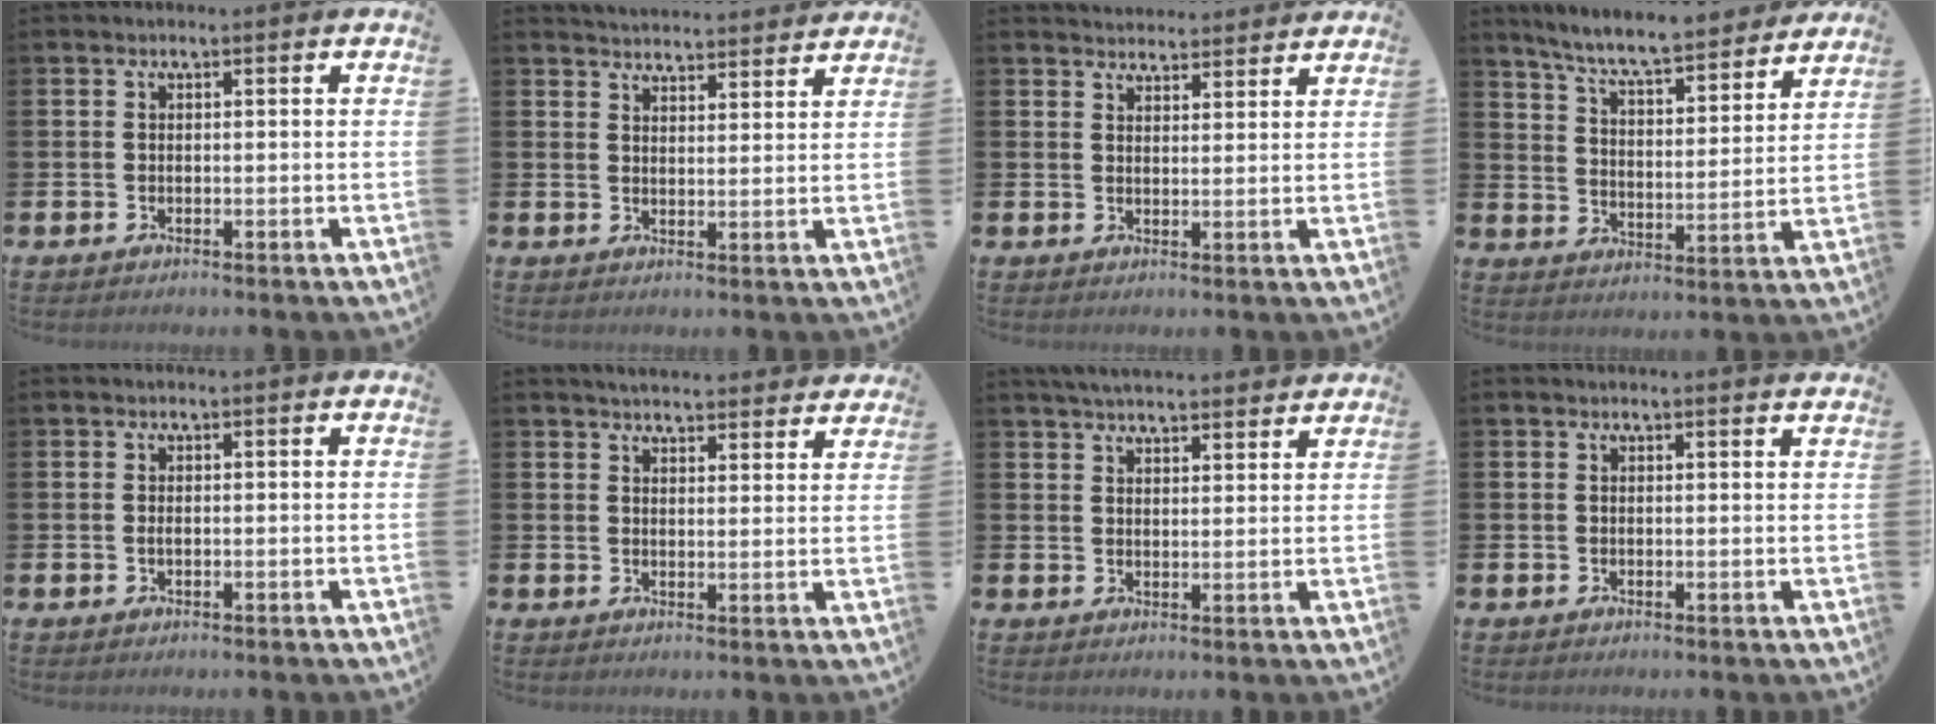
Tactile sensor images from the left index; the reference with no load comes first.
{"total": 4.2, "force": [4.2, 0.2, -0.2], "torque": [-0.002, -0.029, 0.076]}
{"total": 3.5, "force": [3.4, 0.8, -0.2], "torque": [0.008, -0.022, 0.061]}
{"total": 7.9, "force": [7.4, 0.7, 2.6], "torque": [-0.071, -0.056, 0.127]}
{"total": 0.6, "force": [0.0, 0.3, 0.6], "torque": [-0.012, 0.003, -0.001]}
{"total": 4.2, "force": [4.1, 0.6, 0.4], "torque": [-0.011, -0.024, 0.074]}
{"total": 4.5, "force": [4.4, 0.5, 0.7], "torque": [-0.021, -0.021, 0.080]}
{"total": 0.8, "force": [0.8, -0.1, 0.1], "torque": [0.011, -0.006, 0.013]}